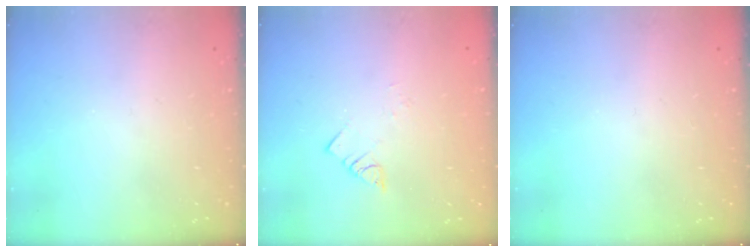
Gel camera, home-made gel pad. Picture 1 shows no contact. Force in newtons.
{"total": 2.8, "press": 2.8, "slide": 0.3}
{"total": 0.0}